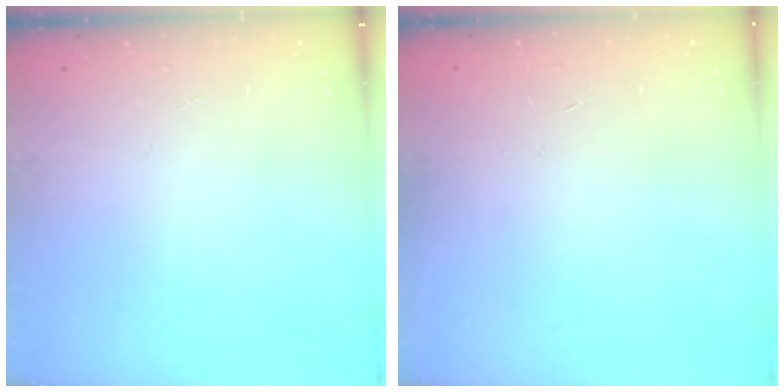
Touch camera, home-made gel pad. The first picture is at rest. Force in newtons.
{"total": 0.6, "press": 0.5, "slide": 0.2}